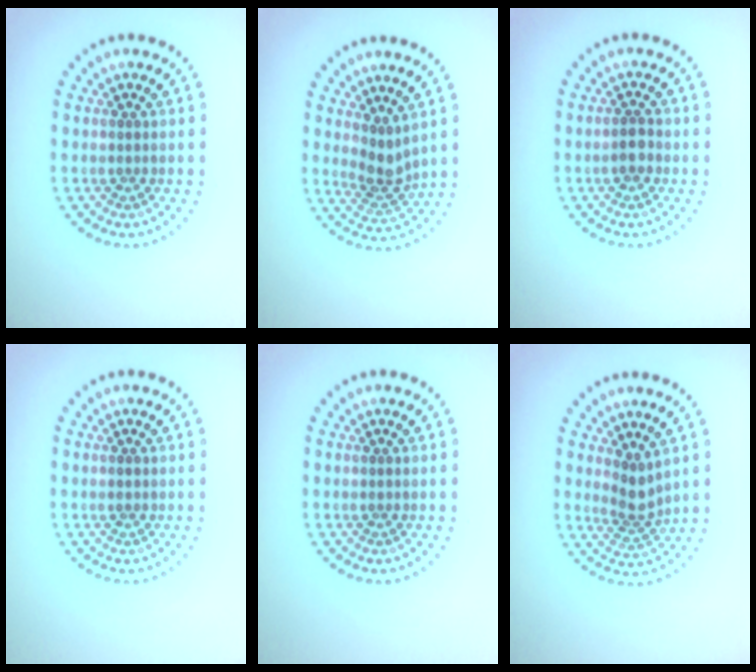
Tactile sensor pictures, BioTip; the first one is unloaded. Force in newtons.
{"total": 2.6, "press": 2.0, "slide": 1.5}
{"total": 1.6, "press": 1.5, "slide": 0.5}
{"total": 0.6, "press": 0.6, "slide": 0.0}
{"total": 0.0}
{"total": 2.4, "press": 1.8, "slide": 1.6}